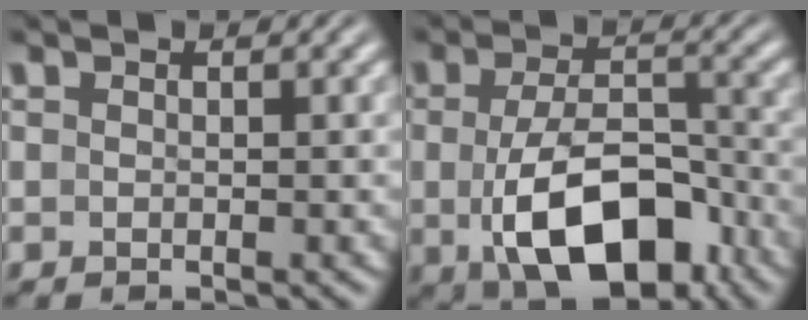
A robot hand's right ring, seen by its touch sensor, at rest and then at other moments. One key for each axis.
{"total": 8.9, "fx": -3.5, "fy": 4.2, "fz": 7.0, "tx": -0.112, "ty": -0.022, "tz": -0.045}